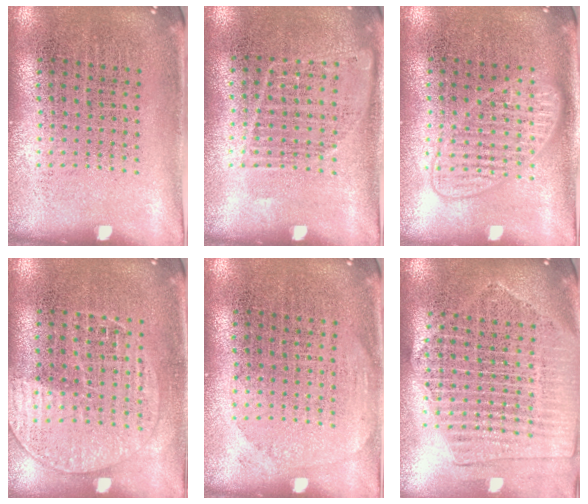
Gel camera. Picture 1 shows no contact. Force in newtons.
{"total": 0.9, "press": 0.9, "slide": 0.2}
{"total": 1.5, "press": 1.4, "slide": 0.3}
{"total": 1.4, "press": 1.3, "slide": 0.5}
{"total": 0.9, "press": 0.9, "slide": 0.1}
{"total": 2.2, "press": 2.0, "slide": 1.0}